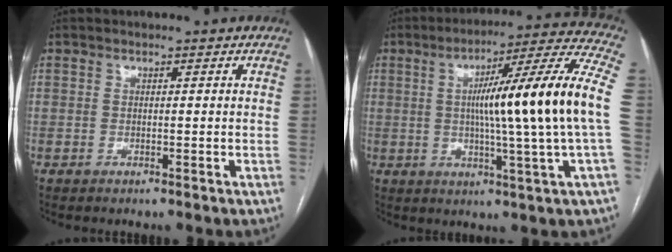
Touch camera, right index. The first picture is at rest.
{"total": 19.7, "force": [0.9, -1.8, 19.6], "torque": [-0.291, 0.005, -0.003]}